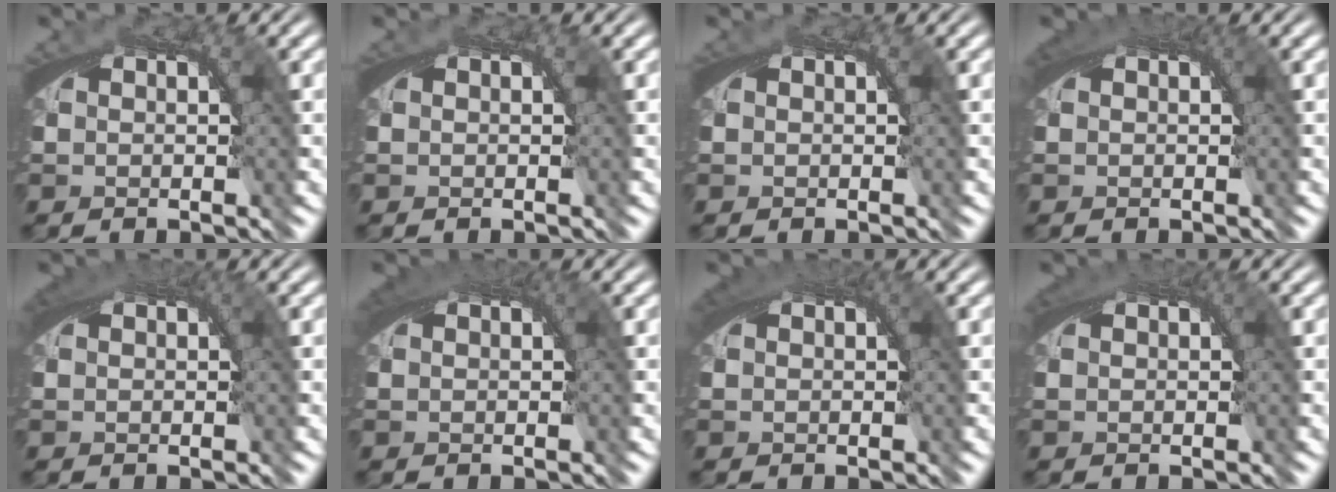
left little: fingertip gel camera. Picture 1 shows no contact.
{"total": 0.0}
{"total": 0.0}
{"total": 0.9, "force": [0.3, 0.6, 0.7], "torque": [-0.012, -0.006, 0.006]}
{"total": 1.0, "force": [0.3, 0.6, 0.7], "torque": [-0.013, -0.006, 0.006]}
{"total": 1.4, "force": [0.4, 0.9, 1.0], "torque": [-0.018, -0.007, 0.008]}
{"total": 1.1, "force": [0.3, 0.7, 0.8], "torque": [-0.013, -0.006, 0.007]}
{"total": 0.8, "force": [0.2, 0.5, 0.5], "torque": [-0.010, -0.006, 0.005]}